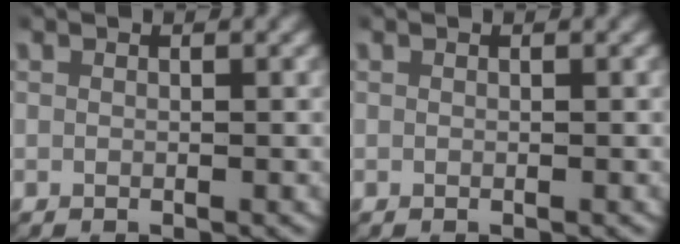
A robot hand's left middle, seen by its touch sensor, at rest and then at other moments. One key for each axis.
{"total": 0.0}